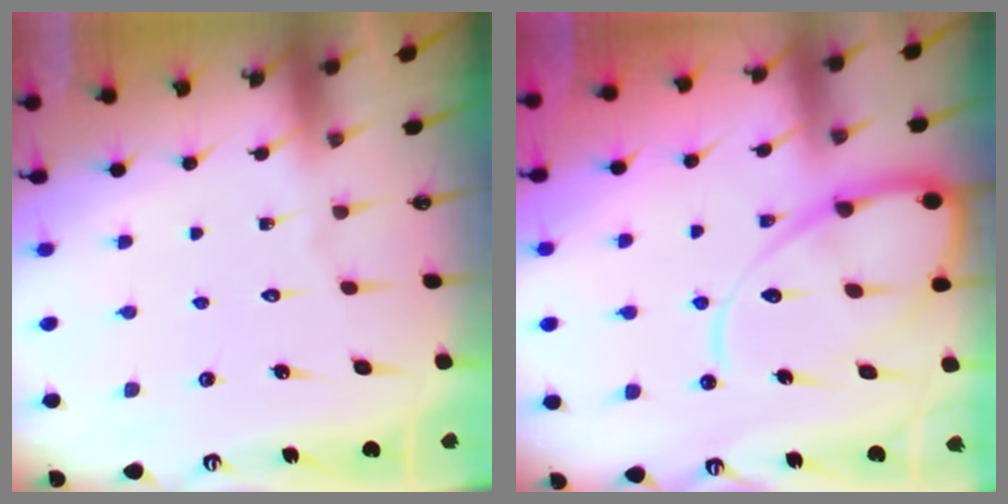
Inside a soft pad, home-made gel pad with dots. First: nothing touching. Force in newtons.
{"total": 13.2, "press": 13.2, "slide": 1.2}